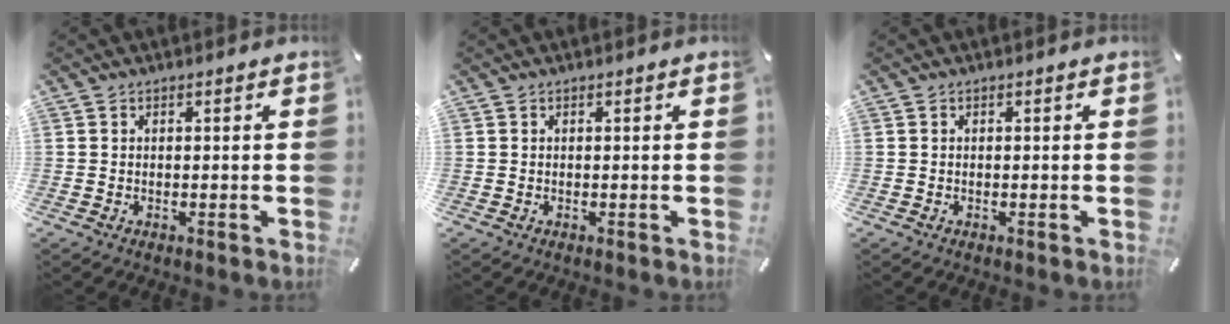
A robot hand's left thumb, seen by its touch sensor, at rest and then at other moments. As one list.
[{"total": 0.0}, {"total": 0.0}]